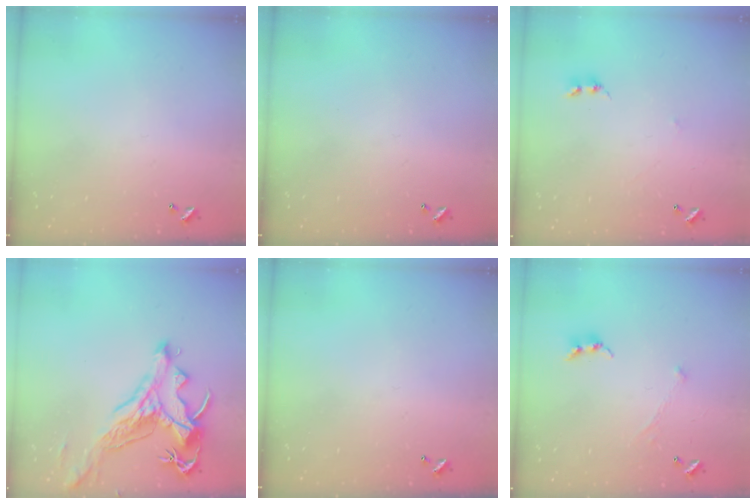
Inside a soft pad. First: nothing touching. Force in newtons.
{"total": 0.0}
{"total": 2.5, "press": 2.4, "slide": 0.4}
{"total": 2.2, "press": 1.7, "slide": 1.3}
{"total": 0.0}
{"total": 0.6, "press": 0.6, "slide": 0.3}